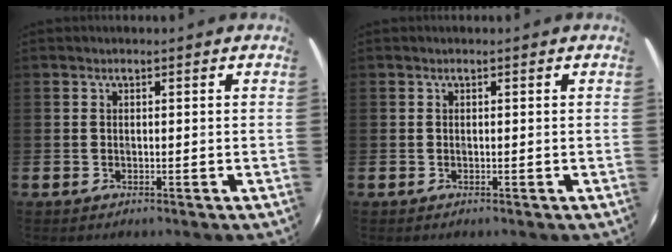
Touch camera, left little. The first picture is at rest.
{"total": 0.0}